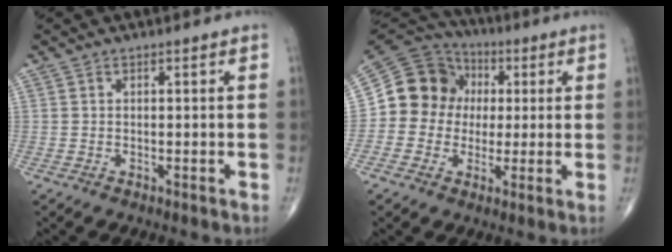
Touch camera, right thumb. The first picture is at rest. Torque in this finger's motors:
{"motor_torque": [0.80, 1.87, 0.32, -0.39, 0.04]}